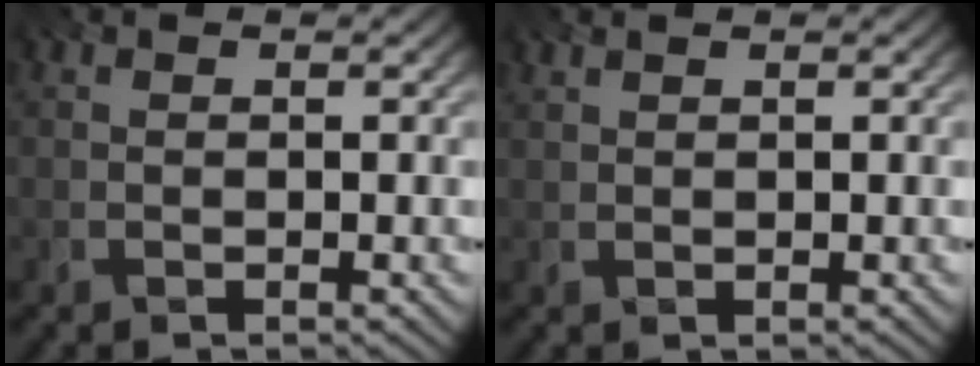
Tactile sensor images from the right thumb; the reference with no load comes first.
{"total": 0.9, "force": [0.8, 0.1, 0.4], "torque": [-0.003, -0.002, 0.012]}